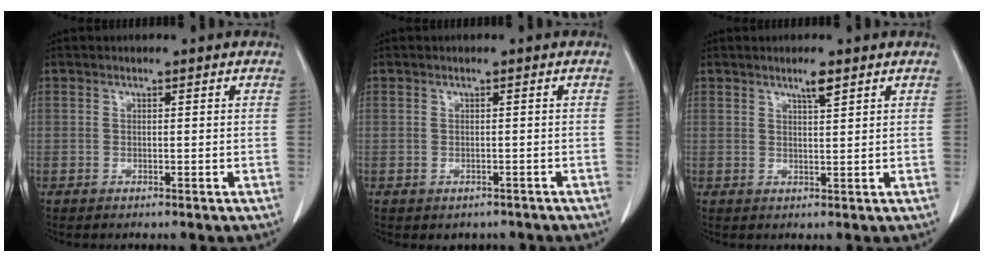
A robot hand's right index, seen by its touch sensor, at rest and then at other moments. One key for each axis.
{"total": 1.9, "fx": -1.5, "fy": 1.3, "fz": 0.3, "tx": -0.005, "ty": 0.003, "tz": -0.016}
{"total": 2.1, "fx": 1.5, "fy": 0.0, "fz": 1.6, "tx": -0.031, "ty": -0.001, "tz": 0.027}